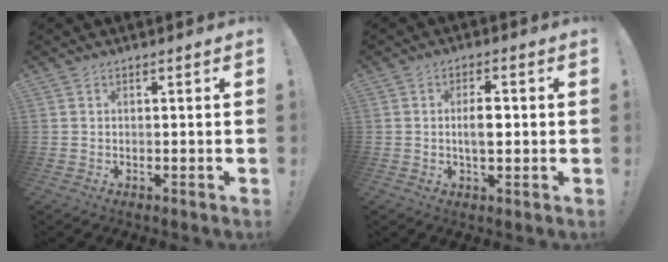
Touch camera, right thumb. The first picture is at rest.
{"total": 5.6, "force": [-0.2, 2.7, 4.9], "torque": [-0.077, 0.003, -0.011]}